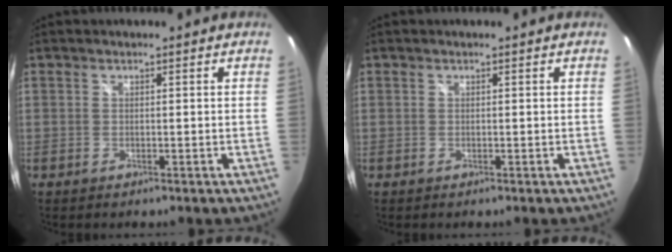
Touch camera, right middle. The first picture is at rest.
{"total": 0.0}